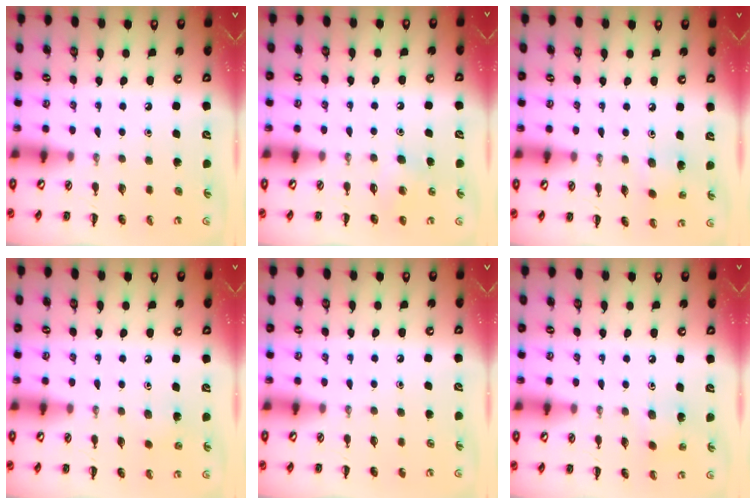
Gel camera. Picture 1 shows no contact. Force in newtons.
{"total": 4.5, "press": 4.2, "slide": 1.5}
{"total": 1.7, "press": 1.5, "slide": 0.6}
{"total": 1.5, "press": 1.4, "slide": 0.5}
{"total": 0.0}
{"total": 1.6, "press": 1.5, "slide": 0.6}